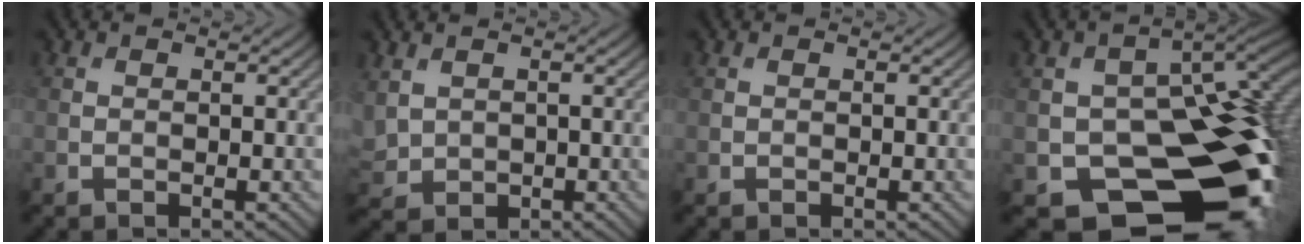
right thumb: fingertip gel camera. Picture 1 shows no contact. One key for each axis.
{"total": 3.6, "fx": 0.6, "fy": 2.9, "fz": 2.1, "tx": -0.068, "ty": -0.009, "tz": 0.014}
{"total": 0.0}
{"total": 18.9, "fx": -5.9, "fy": 12.2, "fz": 13.1, "tx": -0.183, "ty": -0.038, "tz": -0.083}